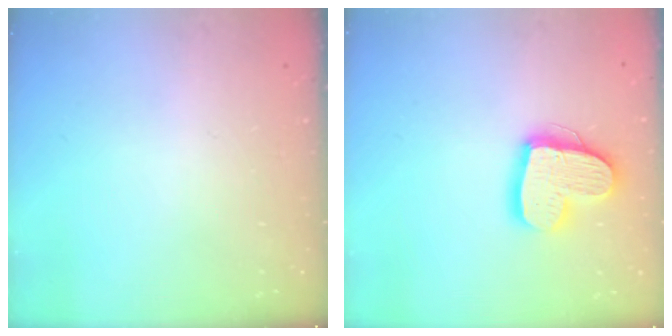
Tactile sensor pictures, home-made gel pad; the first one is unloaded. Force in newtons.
{"total": 16.5, "press": 16.5, "slide": 1.6}